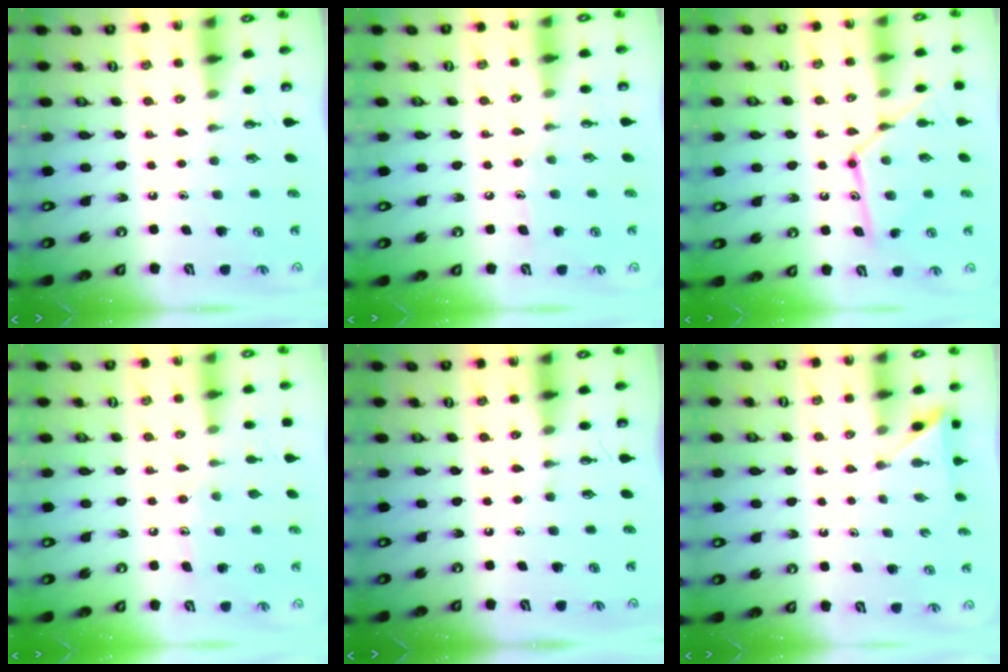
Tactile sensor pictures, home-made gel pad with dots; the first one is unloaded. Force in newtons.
{"total": 5.9, "press": 5.8, "slide": 0.7}
{"total": 13.9, "press": 13.9, "slide": 0.8}
{"total": 7.3, "press": 7.3, "slide": 0.4}
{"total": 0.0}
{"total": 3.0, "press": 3.0, "slide": 0.3}